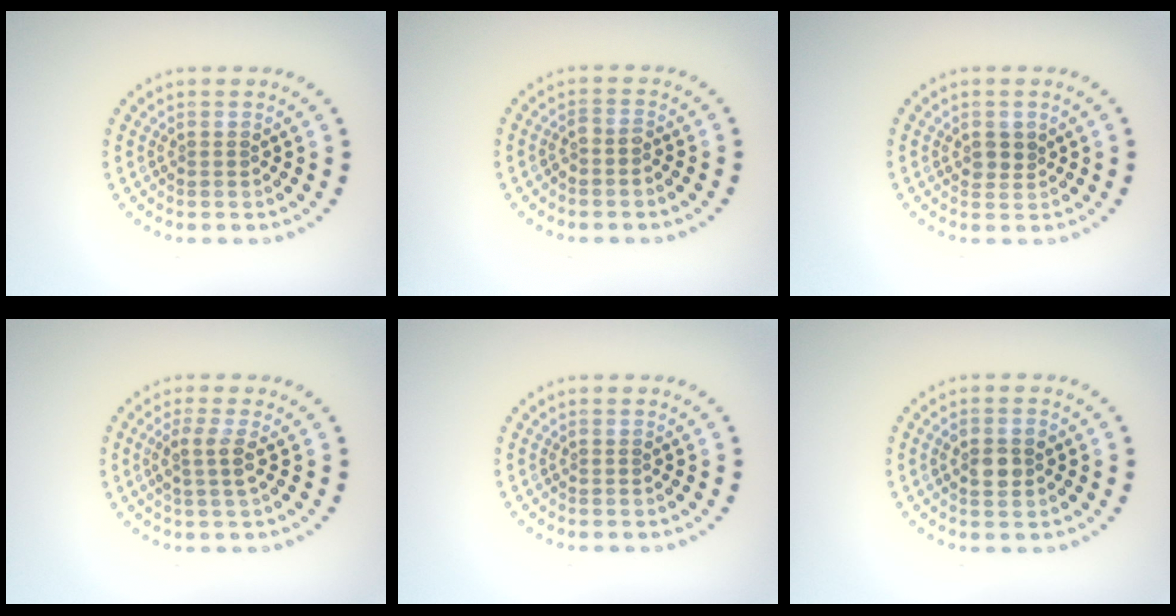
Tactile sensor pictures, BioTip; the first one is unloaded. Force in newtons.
{"total": 1.0, "press": 0.8, "slide": 0.6}
{"total": 1.6, "press": 1.4, "slide": 0.8}
{"total": 2.0, "press": 1.6, "slide": 1.2}
{"total": 0.0}
{"total": 2.6, "press": 2.6, "slide": 0.2}